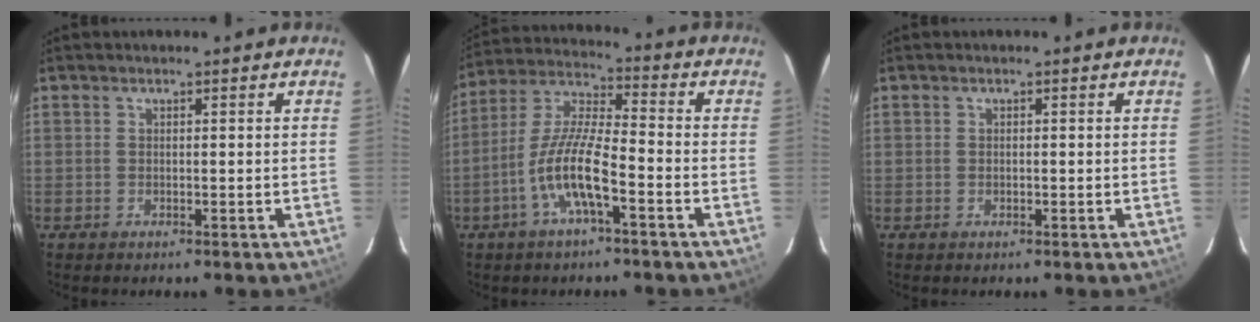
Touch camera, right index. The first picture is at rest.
{"total": 11.1, "force": [-4.8, 2.1, 9.7], "torque": [-0.206, 0.000, -0.094]}
{"total": 0.6, "force": [-0.1, 0.5, 0.2], "torque": [-0.001, 0.000, -0.002]}